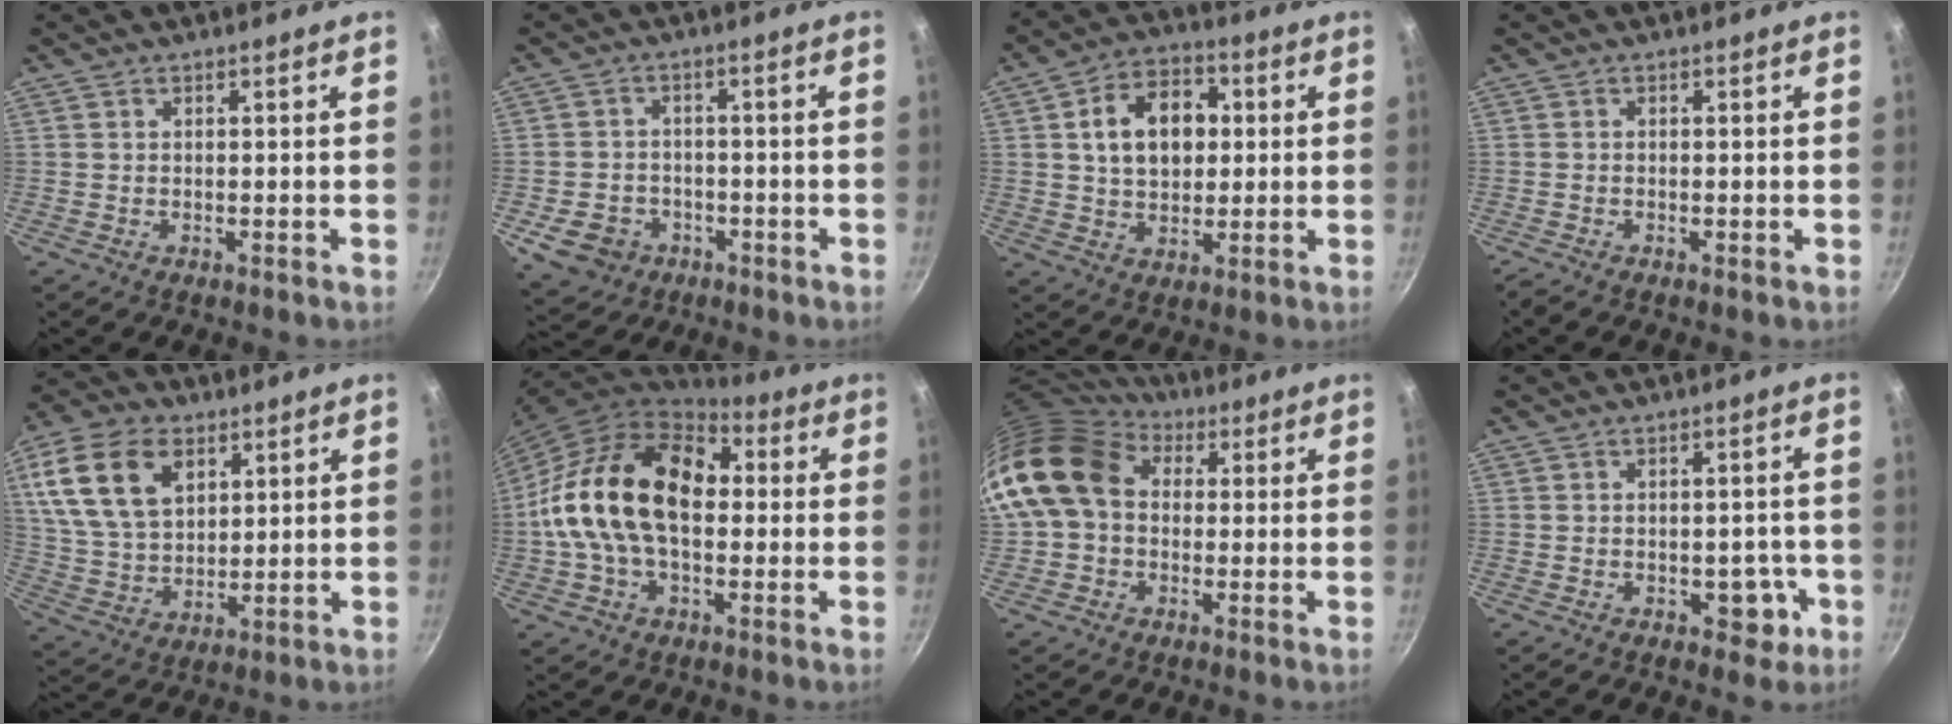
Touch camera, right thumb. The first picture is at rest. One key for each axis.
{"total": 8.1, "fx": -3.2, "fy": 6.5, "fz": 3.7, "tx": -0.050, "ty": 0.022, "tz": -0.042}
{"total": 12.8, "fx": 2.2, "fy": 9.1, "fz": 8.8, "tx": -0.109, "ty": 0.012, "tz": 0.029}
{"total": 0.7, "fx": -0.5, "fy": 0.1, "fz": 0.6, "tx": -0.018, "ty": 0.003, "tz": -0.012}
{"total": 16.9, "fx": 6.5, "fy": 11.1, "fz": 11.0, "tx": -0.194, "ty": -0.009, "tz": 0.126}
{"total": 22.2, "fx": 1.0, "fy": 14.4, "fz": 16.8, "tx": -0.280, "ty": 0.039, "tz": 0.001}
{"total": 14.7, "fx": 2.2, "fy": 11.3, "fz": 9.1, "tx": -0.153, "ty": 0.023, "tz": 0.024}
{"total": 5.0, "fx": -1.8, "fy": 3.3, "fz": 3.3, "tx": -0.010, "ty": 0.011, "tz": -0.018}